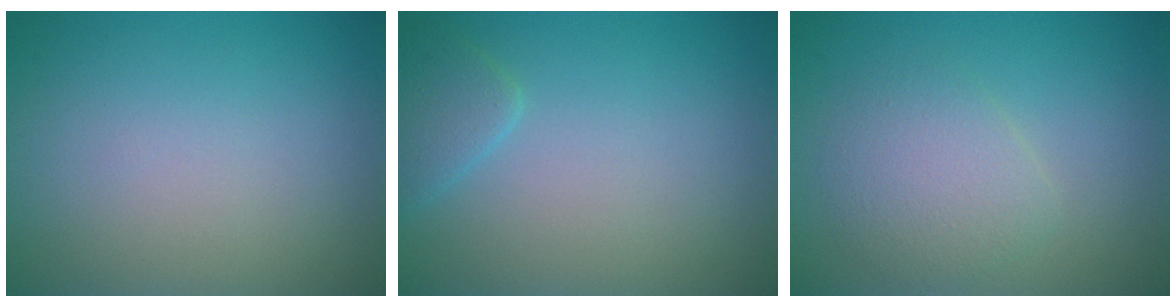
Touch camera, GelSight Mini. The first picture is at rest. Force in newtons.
{"total": 1.7, "press": 1.7, "slide": 0.2}
{"total": 3.0, "press": 3.0, "slide": 0.0}